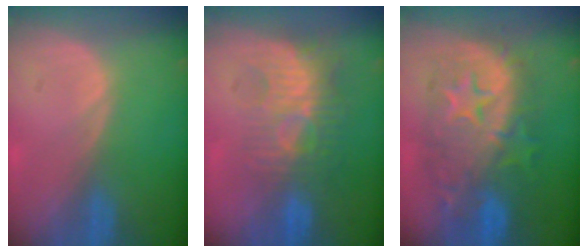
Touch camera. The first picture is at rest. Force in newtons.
{"total": 9.6, "press": 8.4, "slide": 4.5}
{"total": 12.3, "press": 12.2, "slide": 1.1}